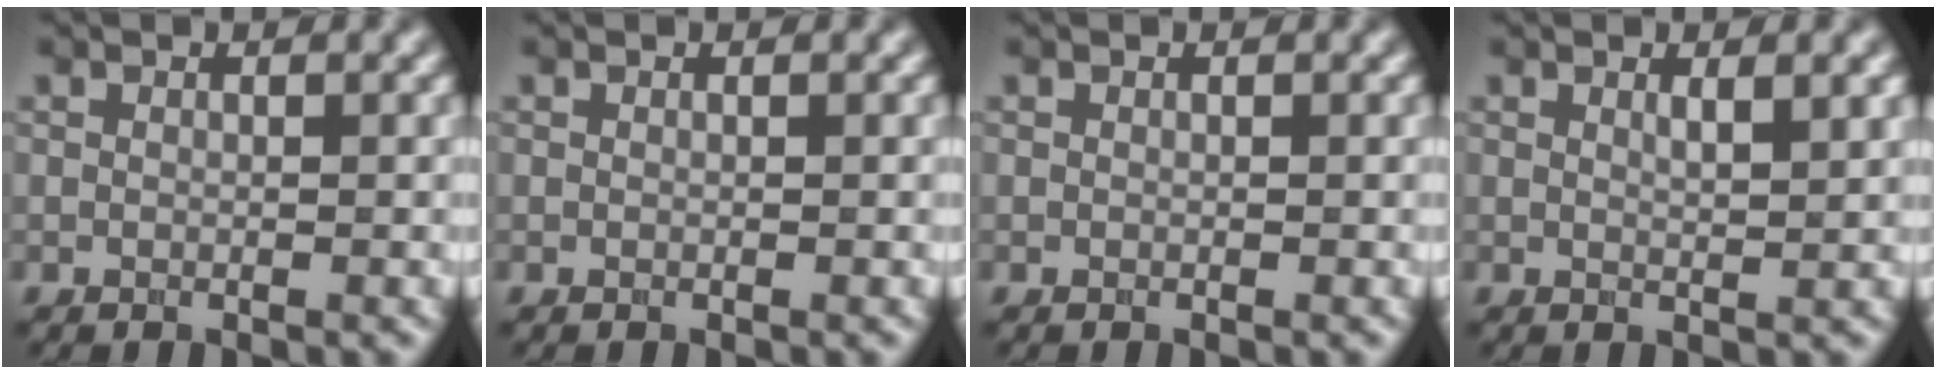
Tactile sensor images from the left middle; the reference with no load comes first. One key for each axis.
{"total": 0.0}
{"total": 0.0}
{"total": 2.0, "fx": 1.0, "fy": 0.6, "fz": 1.6, "tx": -0.016, "ty": 0.002, "tz": 0.012}